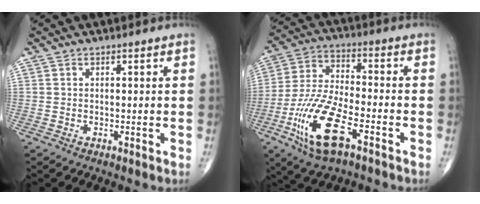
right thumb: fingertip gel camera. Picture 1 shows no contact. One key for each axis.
{"total": 16.0, "fx": -7.4, "fy": 5.9, "fz": 12.9, "tx": -0.269, "ty": 0.021, "tz": -0.135}